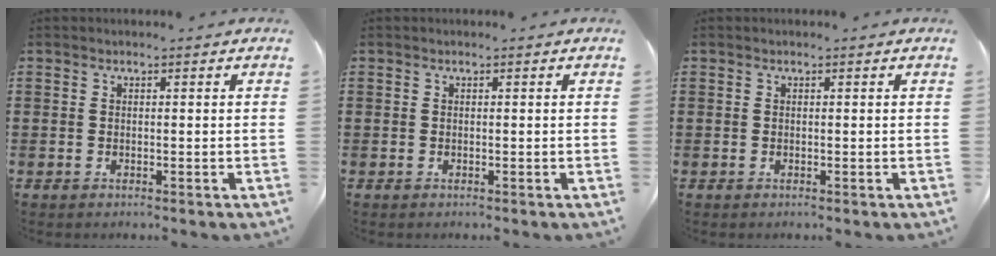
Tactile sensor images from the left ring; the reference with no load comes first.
{"total": 0.0}
{"total": 0.0}